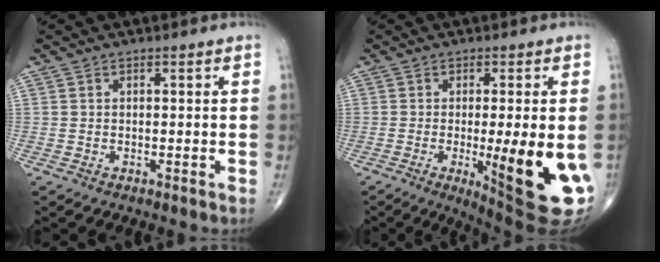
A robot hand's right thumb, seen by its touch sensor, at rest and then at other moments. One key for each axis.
{"total": 16.2, "fx": -3.4, "fy": 3.3, "fz": 15.4, "tx": -0.172, "ty": -0.027, "tz": -0.032}